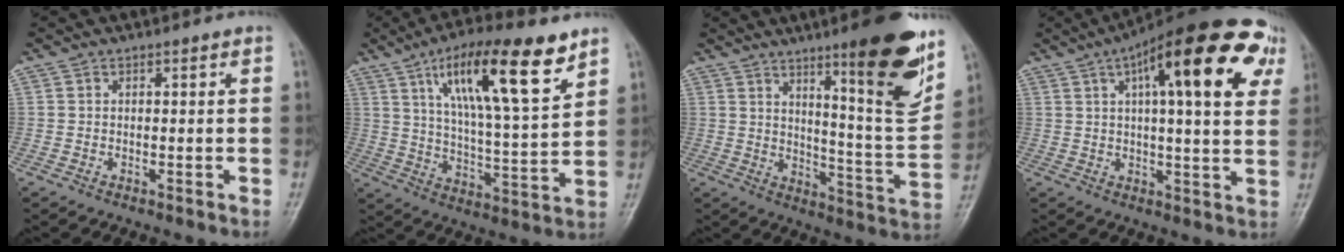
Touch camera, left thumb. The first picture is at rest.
{"total": 18.8, "force": [10.1, 4.7, 15.1], "torque": [-0.233, -0.033, 0.172]}
{"total": 18.0, "force": [10.3, 2.6, 14.6], "torque": [-0.173, -0.063, 0.155]}
{"total": 23.9, "force": [9.6, 7.2, 20.7], "torque": [-0.282, 0.013, 0.127]}